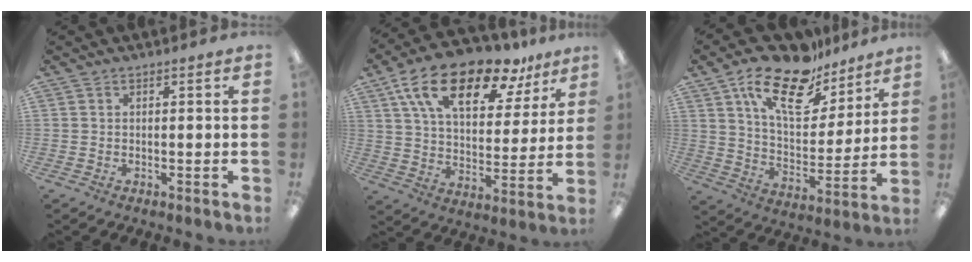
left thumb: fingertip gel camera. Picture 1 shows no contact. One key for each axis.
{"total": 20.3, "fx": 13.0, "fy": 9.2, "fz": 12.6, "tx": -0.222, "ty": -0.060, "tz": 0.222}
{"total": 19.6, "fx": 13.8, "fy": 8.8, "fz": 10.8, "tx": -0.188, "ty": -0.075, "tz": 0.239}